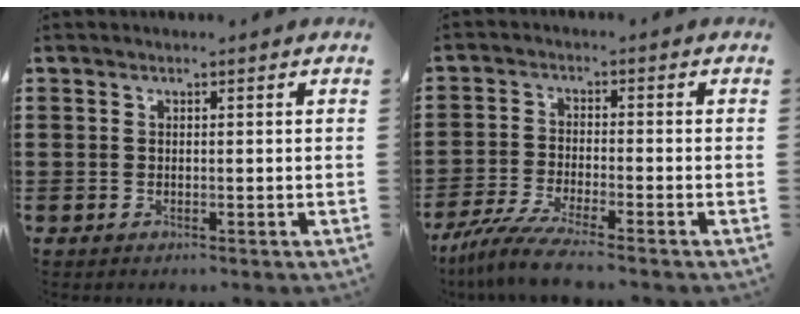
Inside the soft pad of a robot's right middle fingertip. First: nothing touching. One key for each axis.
{"total": 5.8, "fx": -4.9, "fy": -0.3, "fz": 3.0, "tx": -0.085, "ty": -0.027, "tz": -0.100}